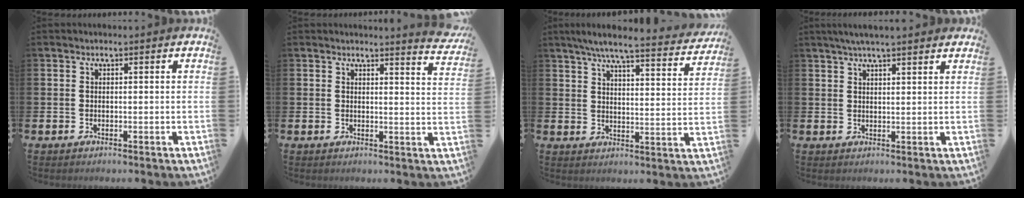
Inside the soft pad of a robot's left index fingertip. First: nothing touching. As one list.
[{"total": 3.1, "force": [3.0, -0.2, 0.4], "torque": [0.004, -0.027, 0.050]}, {"total": 6.7, "force": [6.0, 0.5, 2.9], "torque": [-0.066, -0.037, 0.100]}, {"total": 4.4, "force": [4.0, 0.1, 1.9], "torque": [-0.047, -0.006, 0.072]}]